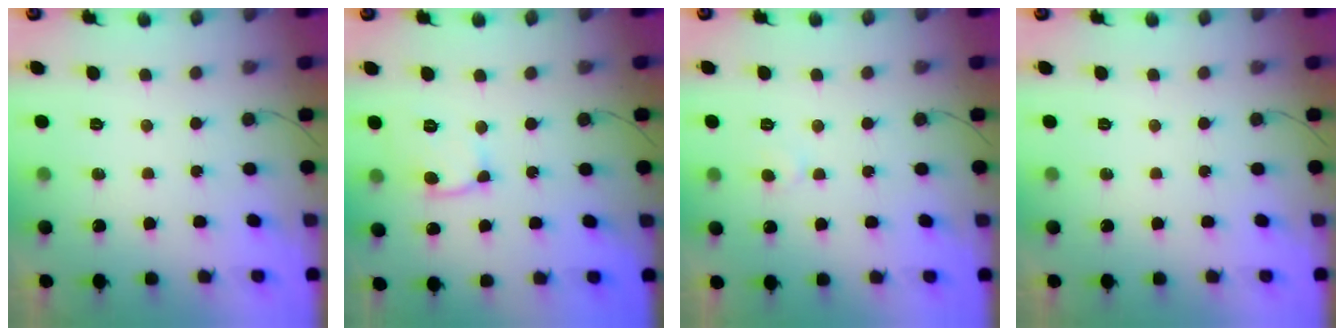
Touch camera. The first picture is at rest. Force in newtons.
{"total": 9.3, "press": 9.2, "slide": 1.2}
{"total": 3.7, "press": 3.6, "slide": 0.4}
{"total": 0.0}